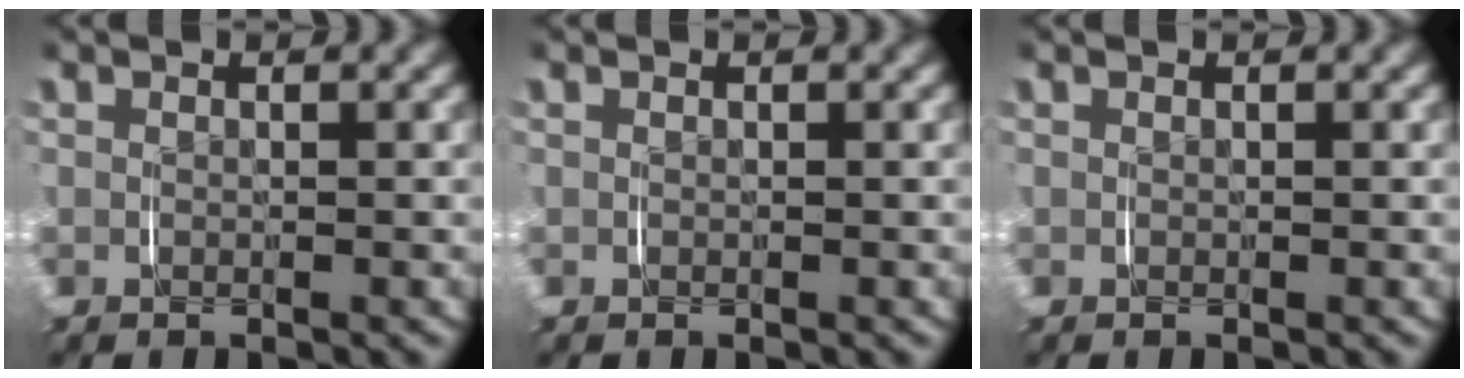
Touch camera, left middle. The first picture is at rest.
{"total": 0.0}
{"total": 0.0}